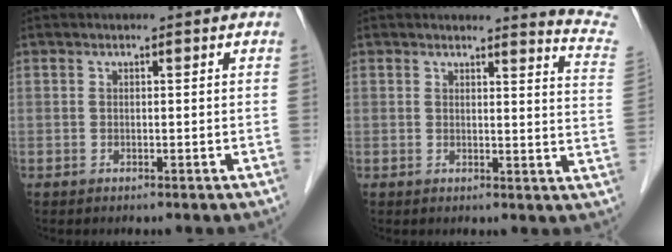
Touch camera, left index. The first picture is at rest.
{"total": 8.1, "force": [8.1, -0.8, 0.4], "torque": [-0.006, -0.089, 0.062]}